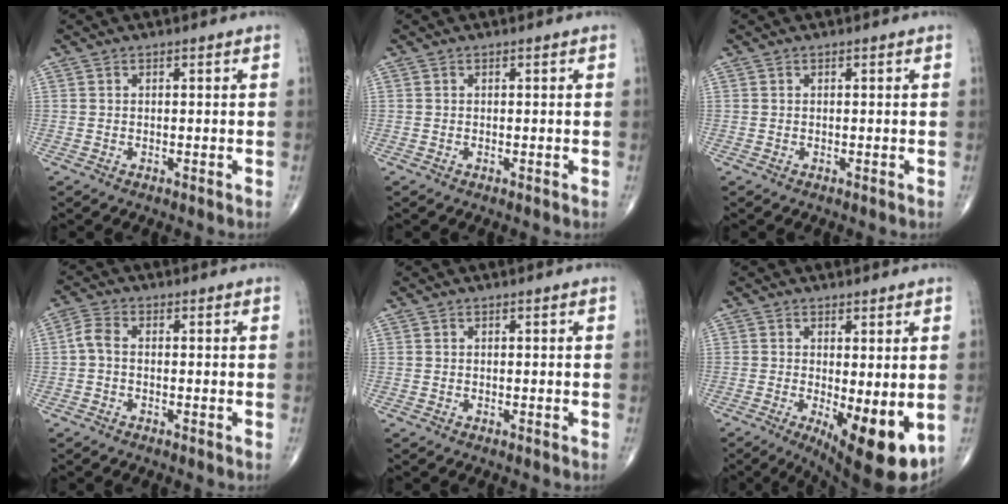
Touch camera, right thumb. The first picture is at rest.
{"total": 0.0}
{"total": 0.0}
{"total": 2.9, "force": [-0.5, 1.6, 2.3], "torque": [-0.052, 0.008, -0.018]}
{"total": 0.0}
{"total": 11.7, "force": [-2.6, 4.0, 10.7], "torque": [-0.147, -0.026, -0.026]}